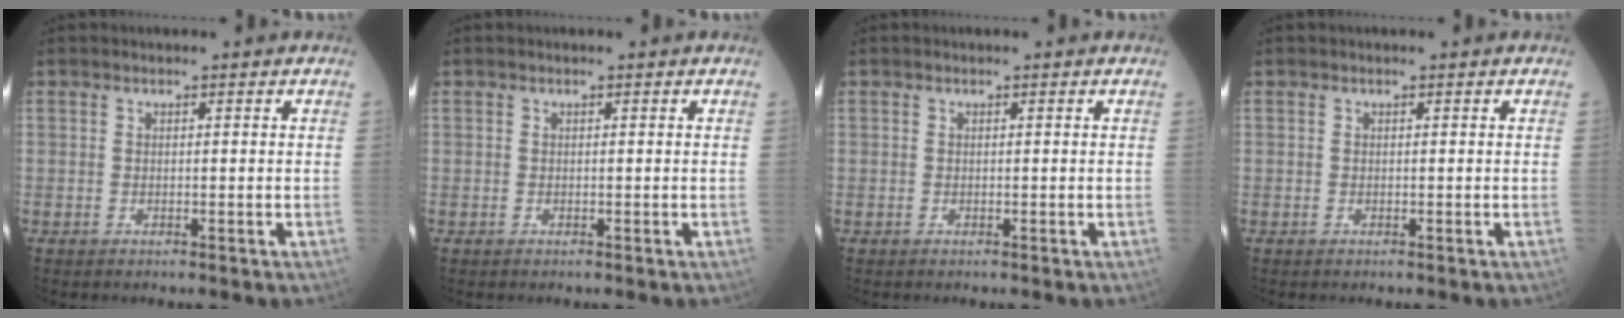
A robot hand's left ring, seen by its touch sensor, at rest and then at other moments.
{"total": 0.0}
{"total": 0.0}
{"total": 0.0}